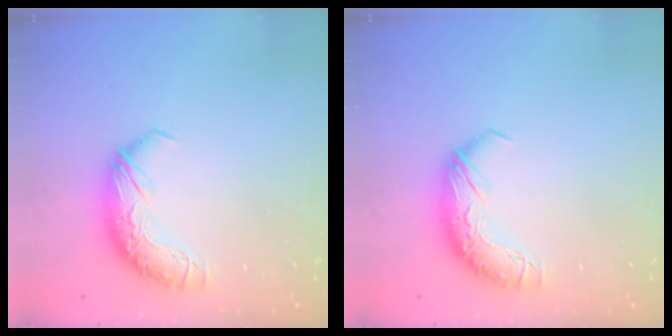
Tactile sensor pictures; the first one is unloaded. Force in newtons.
{"total": 0.0}